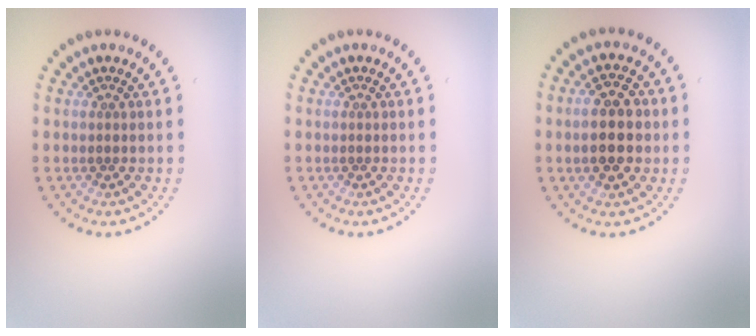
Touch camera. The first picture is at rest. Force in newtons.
{"total": 0.0}
{"total": 4.6, "press": 4.6, "slide": 0.4}